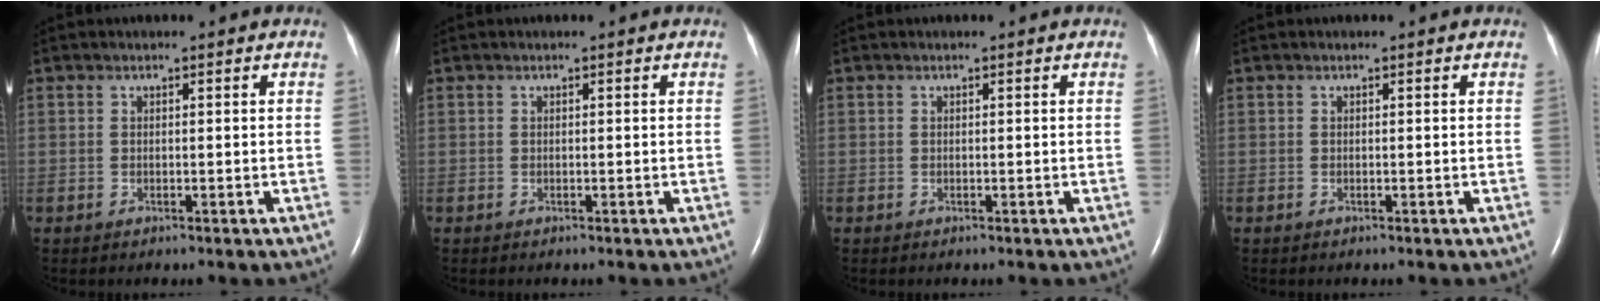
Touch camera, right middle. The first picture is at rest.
{"total": 0.0}
{"total": 0.0}
{"total": 0.0}